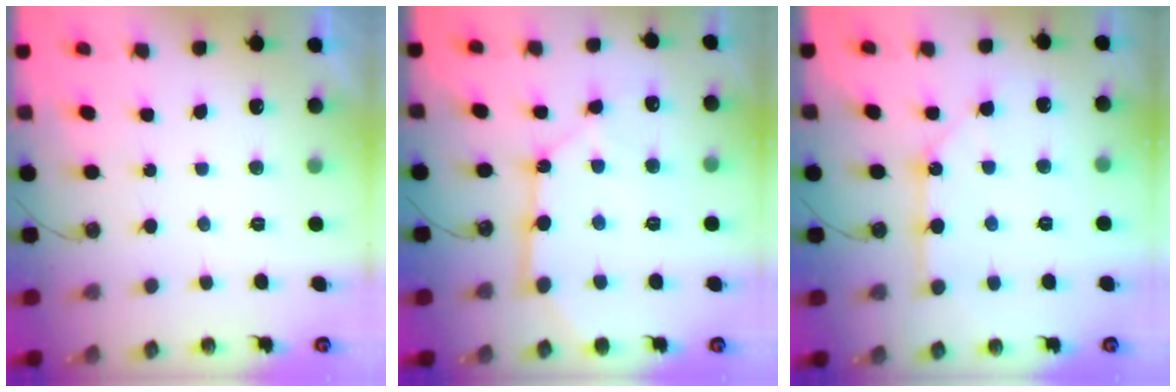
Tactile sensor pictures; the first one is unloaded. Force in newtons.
{"total": 12.1, "press": 12.0, "slide": 1.5}
{"total": 10.3, "press": 10.2, "slide": 1.1}